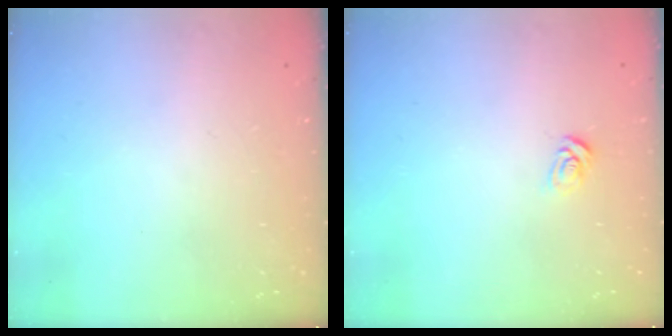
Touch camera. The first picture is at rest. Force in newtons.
{"total": 4.2, "press": 4.2, "slide": 0.3}